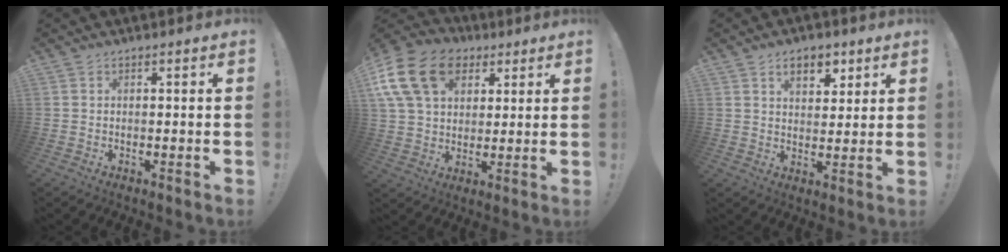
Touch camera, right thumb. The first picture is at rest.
{"total": 19.1, "force": [7.2, 13.9, 10.9], "torque": [-0.189, -0.022, 0.135]}
{"total": 7.8, "force": [4.3, 4.6, 4.6], "torque": [-0.066, -0.012, 0.076]}